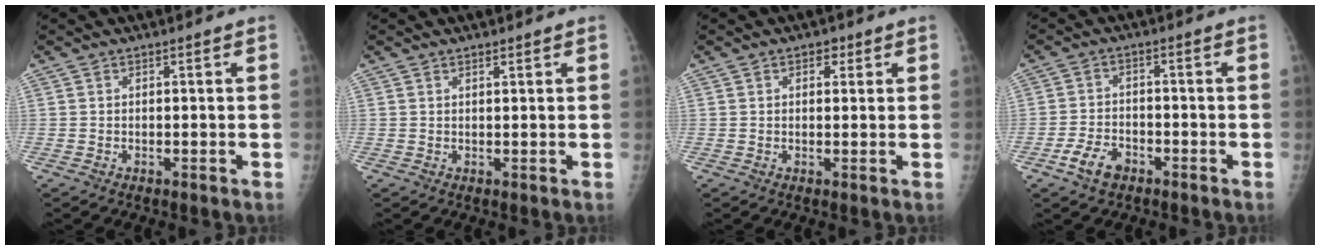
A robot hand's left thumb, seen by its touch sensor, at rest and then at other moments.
{"total": 0.9, "force": [0.7, 0.4, 0.5], "torque": [-0.007, -0.003, 0.010]}
{"total": 2.3, "force": [1.1, 1.5, 1.2], "torque": [-0.002, -0.002, 0.012]}
{"total": 5.5, "force": [-3.2, 3.3, 2.9], "torque": [-0.053, 0.018, -0.057]}